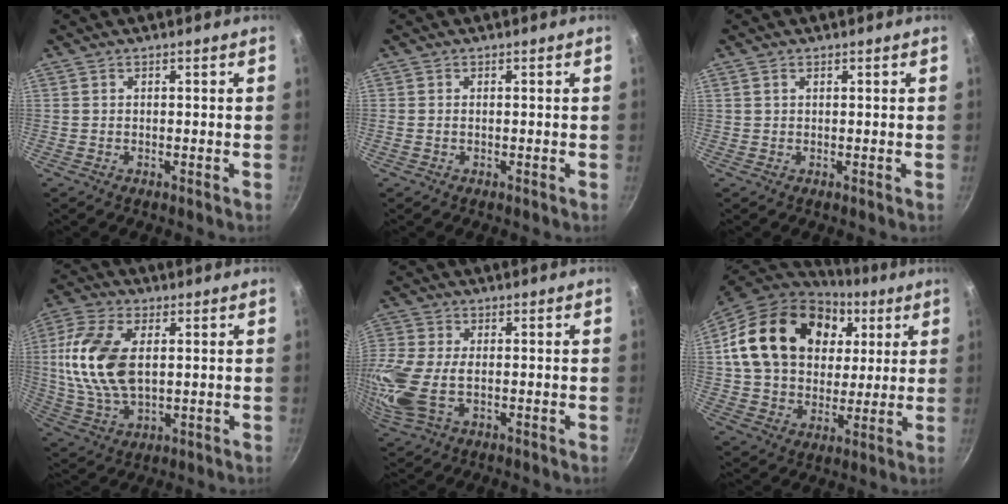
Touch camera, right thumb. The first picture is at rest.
{"total": 0.6, "force": [-0.1, 0.3, 0.5], "torque": [-0.010, 0.000, -0.004]}
{"total": 0.9, "force": [0.5, 0.5, 0.5], "torque": [-0.006, 0.001, 0.008]}
{"total": 15.6, "force": [2.3, 8.9, 12.7], "torque": [-0.246, -0.001, 0.041]}
{"total": 11.9, "force": [-1.9, 6.6, 9.7], "torque": [-0.227, -0.008, -0.041]}
{"total": 24.9, "force": [7.6, 18.3, 15.0], "torque": [-0.247, 0.002, 0.131]}